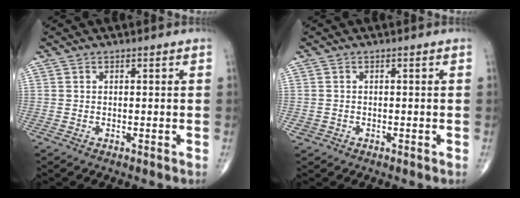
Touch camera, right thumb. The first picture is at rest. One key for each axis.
{"total": 1.1, "fx": -0.4, "fy": 1.0, "fz": 0.3, "tx": -0.006, "ty": 0.005, "tz": -0.004}